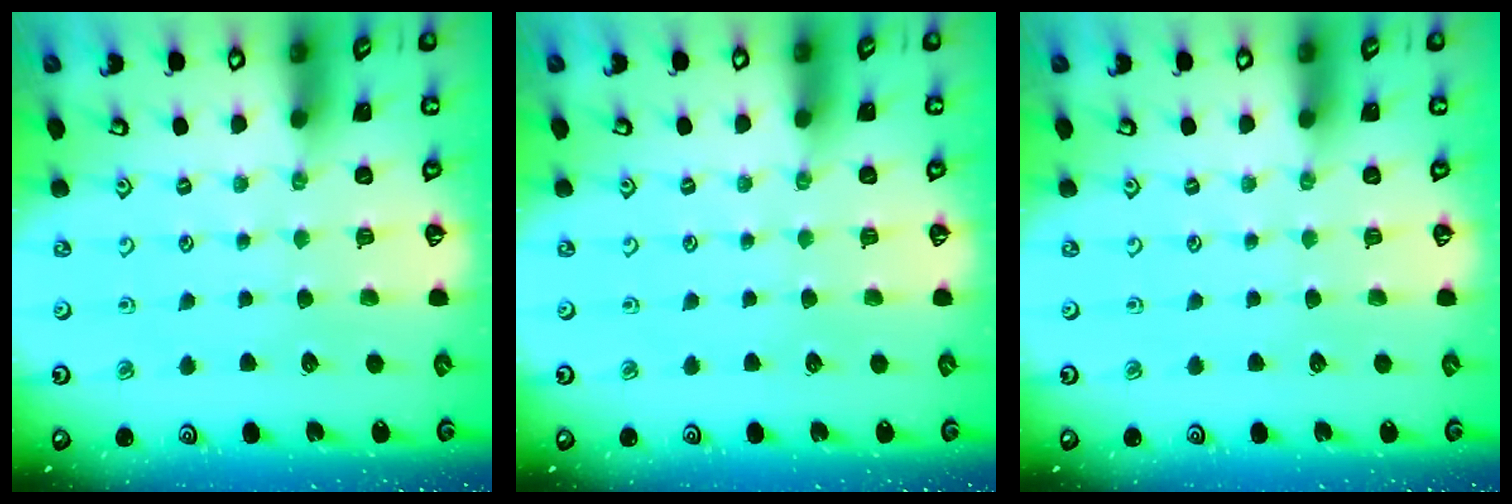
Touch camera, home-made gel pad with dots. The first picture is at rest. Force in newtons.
{"total": 0.0}
{"total": 0.0}